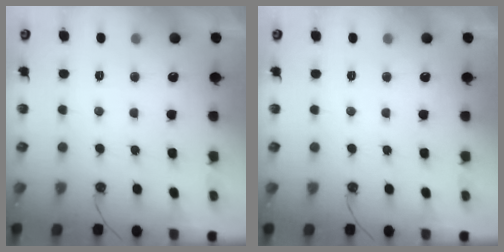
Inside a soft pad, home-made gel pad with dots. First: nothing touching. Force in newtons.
{"total": 0.0}